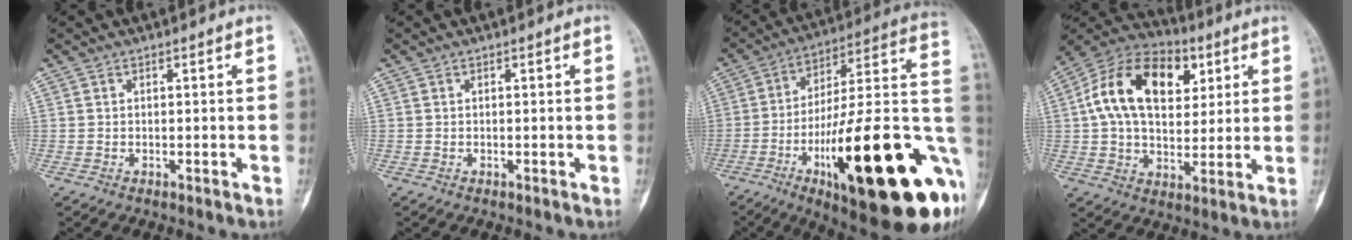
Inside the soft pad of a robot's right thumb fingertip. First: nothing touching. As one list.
[{"total": 0.0}, {"total": 35.1, "force": [-10.8, 9.1, 32.2], "torque": [-0.401, 0.026, -0.162]}, {"total": 19.8, "force": [5.5, 12.7, 14.2], "torque": [-0.215, 0.005, 0.084]}]